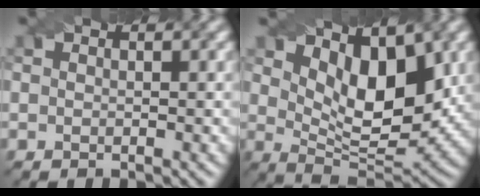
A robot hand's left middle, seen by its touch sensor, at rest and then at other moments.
{"total": 7.6, "force": [3.1, 3.5, 6.0], "torque": [-0.105, -0.015, 0.049]}